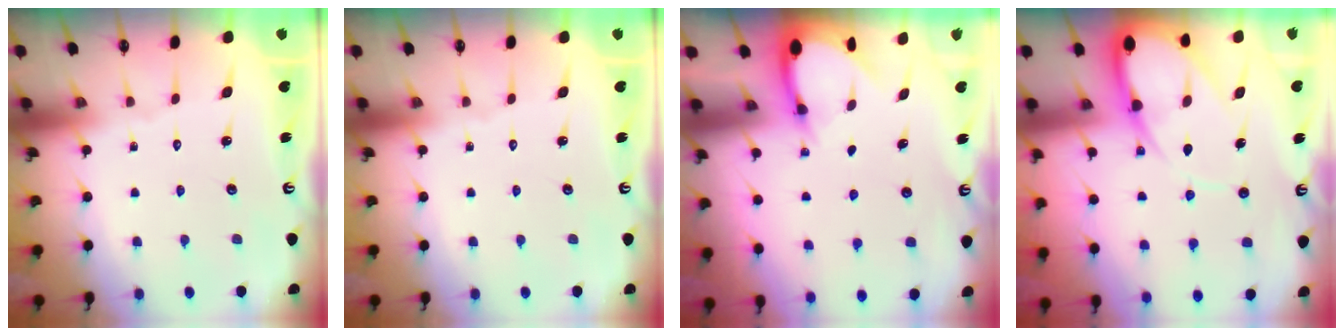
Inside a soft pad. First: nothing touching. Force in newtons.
{"total": 0.0}
{"total": 3.4, "press": 3.4, "slide": 0.2}
{"total": 12.3, "press": 12.3, "slide": 1.2}